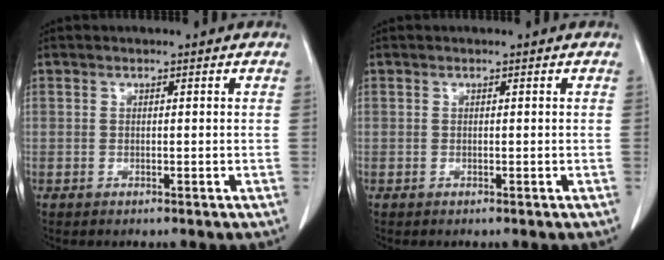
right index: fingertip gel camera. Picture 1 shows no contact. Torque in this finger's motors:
{"motor_torque": [0.01, 0.00, 0.00, 0.00]}